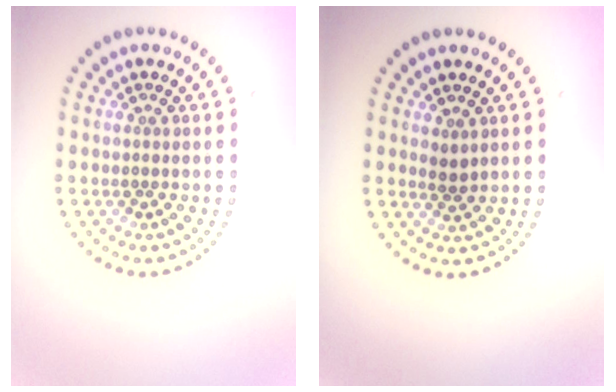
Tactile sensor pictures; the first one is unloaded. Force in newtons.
{"total": 1.0, "press": 0.7, "slide": 0.6}